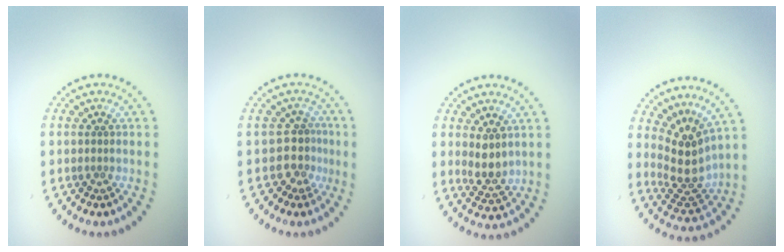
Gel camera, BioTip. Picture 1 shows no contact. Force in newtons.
{"total": 2.5, "press": 1.8, "slide": 1.8}
{"total": 2.4, "press": 2.0, "slide": 1.3}
{"total": 3.9, "press": 2.7, "slide": 2.7}